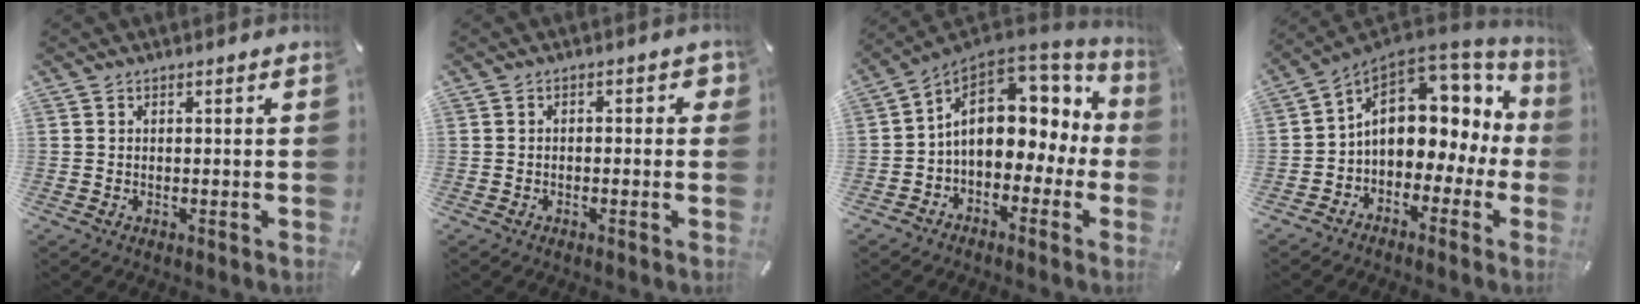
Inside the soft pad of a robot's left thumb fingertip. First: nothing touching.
{"total": 2.0, "force": [-1.0, 1.1, 1.4], "torque": [-0.025, 0.009, -0.020]}
{"total": 15.6, "force": [2.9, 10.6, 11.0], "torque": [-0.188, -0.014, 0.051]}
{"total": 13.1, "force": [2.4, 9.6, 8.6], "torque": [-0.135, -0.015, 0.042]}